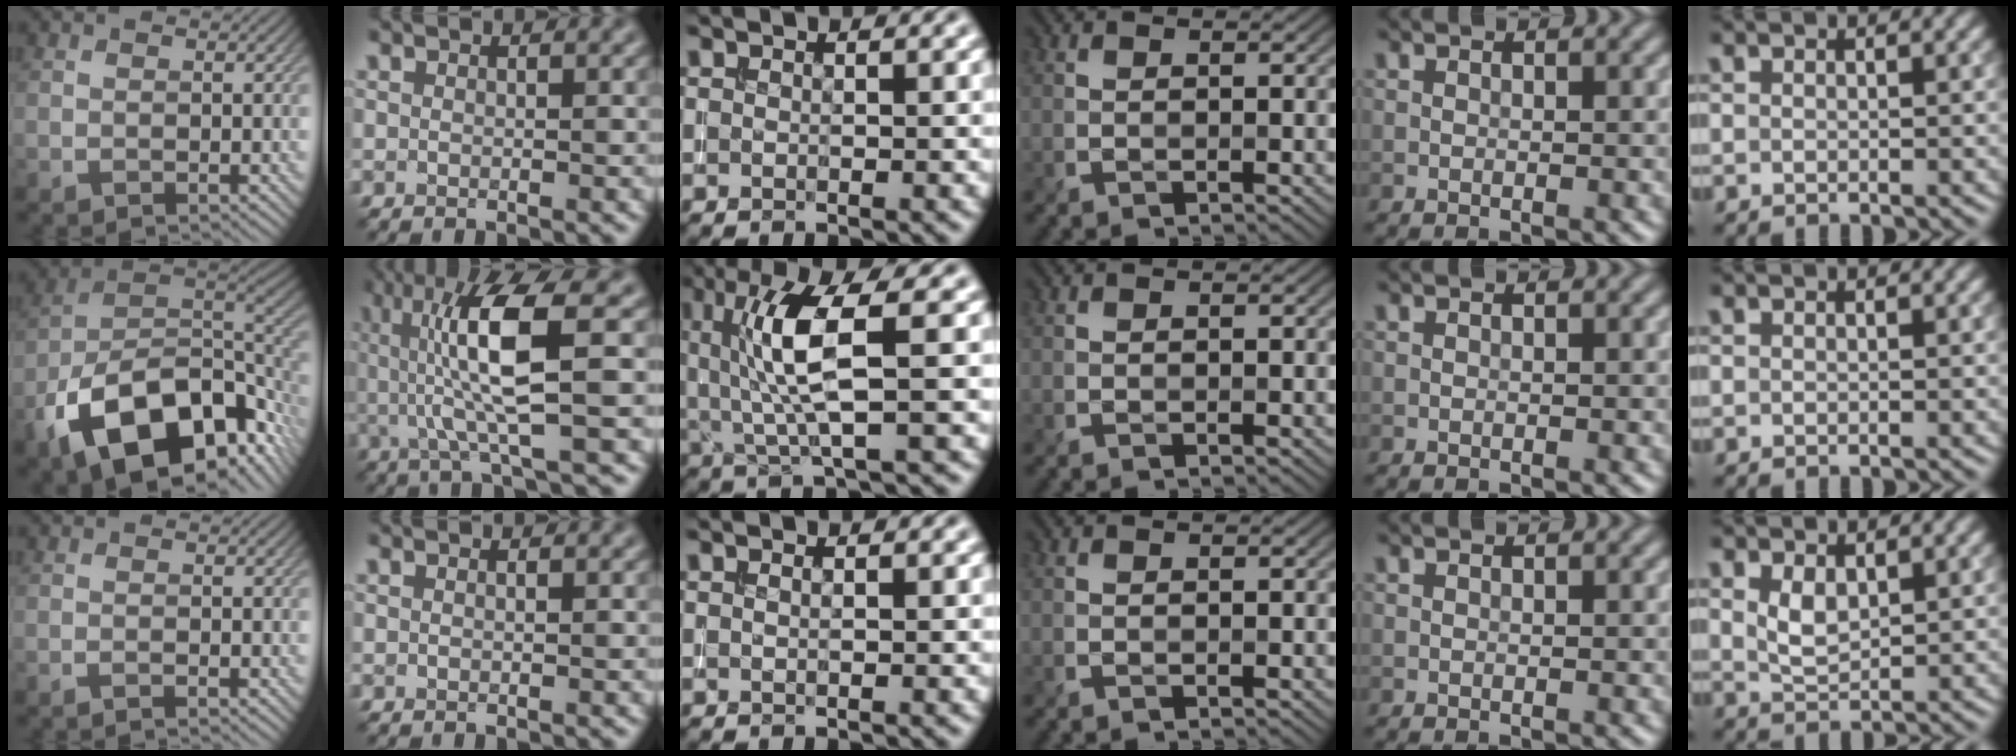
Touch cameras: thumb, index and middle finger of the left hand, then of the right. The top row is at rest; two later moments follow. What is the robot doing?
{"motion": "insert", "object": "drawer"}